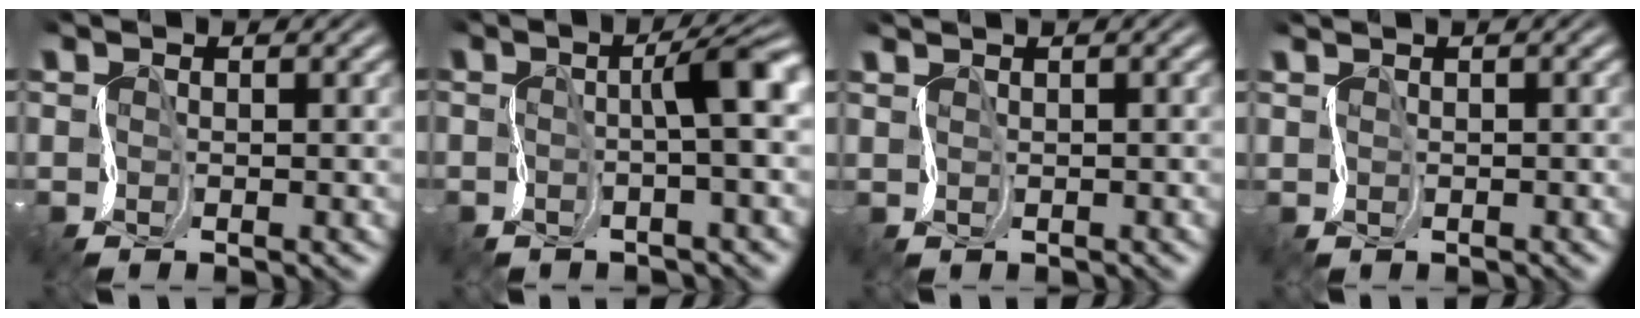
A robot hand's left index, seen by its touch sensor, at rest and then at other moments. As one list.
[{"total": 3.6, "force": [0.2, 0.1, 3.6], "torque": [-0.050, 0.015, -0.008]}, {"total": 0.9, "force": [0.8, -0.1, -0.4], "torque": [0.011, 0.000, 0.005]}, {"total": 0.9, "force": [0.2, -0.4, -0.8], "torque": [0.012, 0.001, 0.002]}]